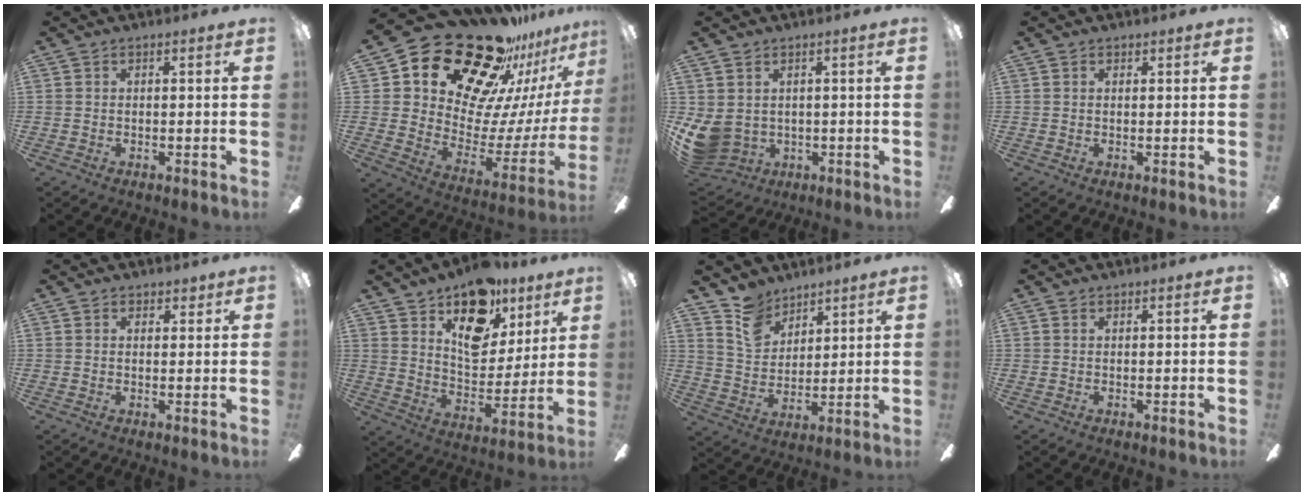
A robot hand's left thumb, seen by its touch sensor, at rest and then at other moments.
{"total": 27.2, "force": [21.3, 12.9, 10.8], "torque": [-0.162, -0.161, 0.395]}
{"total": 6.8, "force": [0.5, 6.0, 3.3], "torque": [-0.096, -0.012, 0.010]}
{"total": 0.6, "force": [0.4, 0.3, 0.2], "torque": [-0.005, 0.000, 0.008]}
{"total": 1.9, "force": [1.4, 1.2, 0.4], "torque": [0.007, -0.003, 0.023]}
{"total": 18.5, "force": [11.6, 10.6, 9.8], "torque": [-0.136, -0.061, 0.203]}
{"total": 10.4, "force": [8.1, 6.0, 2.6], "torque": [-0.064, -0.039, 0.159]}
{"total": 0.0}